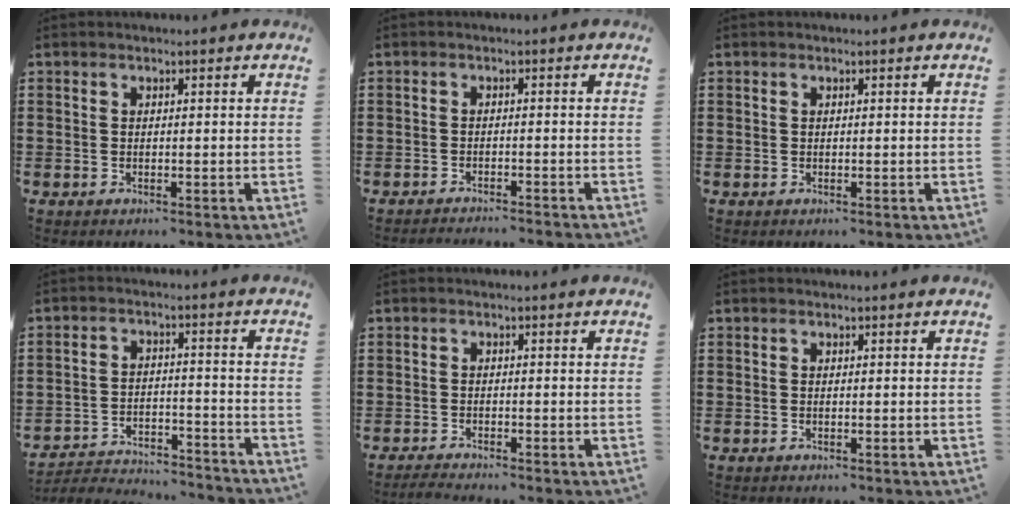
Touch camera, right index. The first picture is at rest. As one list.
[{"total": 1.8, "force": [-1.7, -0.4, 0.1], "torque": [-0.003, 0.000, -0.035]}, {"total": 0.0}, {"total": 4.2, "force": [-4.1, 0.5, 0.7], "torque": [-0.017, 0.005, -0.086]}, {"total": 1.5, "force": [-1.5, -0.2, 0.1], "torque": [-0.005, -0.002, -0.029]}, {"total": 0.0}]